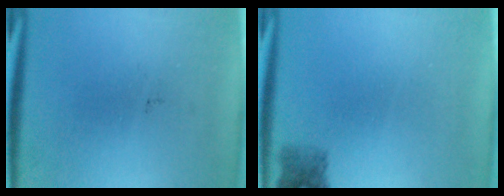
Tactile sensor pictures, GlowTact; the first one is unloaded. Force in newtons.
{"total": 2.3}